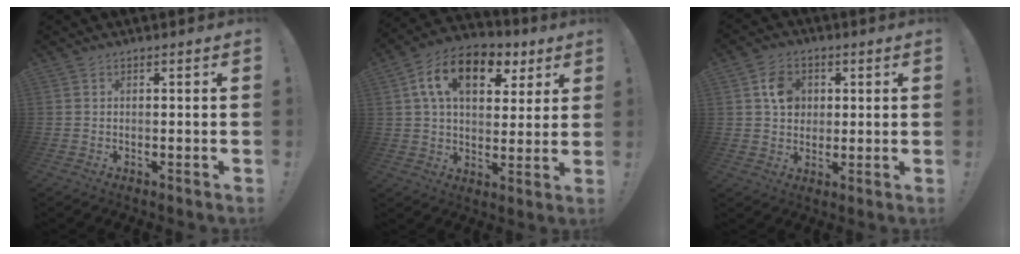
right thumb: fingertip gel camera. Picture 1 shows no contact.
{"total": 16.3, "force": [6.7, 10.1, 10.8], "torque": [-0.168, -0.019, 0.118]}
{"total": 8.3, "force": [2.3, 7.1, 3.8], "torque": [-0.040, -0.001, 0.045]}